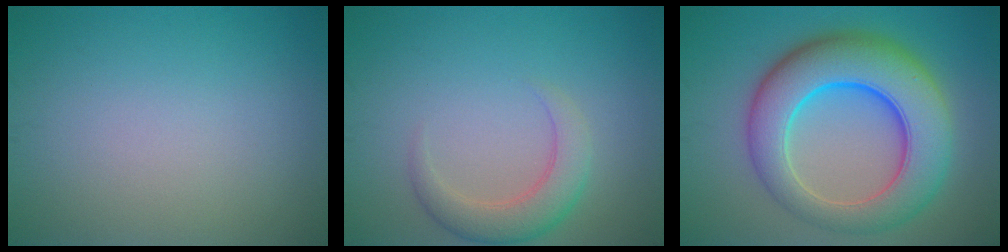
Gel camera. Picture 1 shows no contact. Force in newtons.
{"total": 3.5, "press": 3.5, "slide": 0.2}
{"total": 10.6, "press": 10.6, "slide": 0.2}